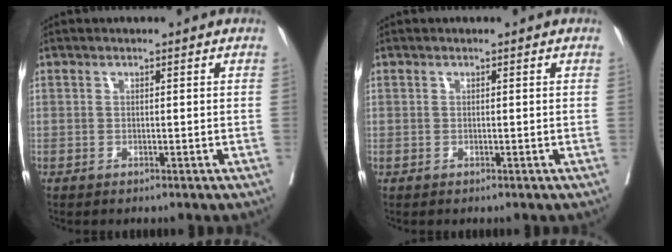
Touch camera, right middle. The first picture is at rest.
{"total": 0.0}